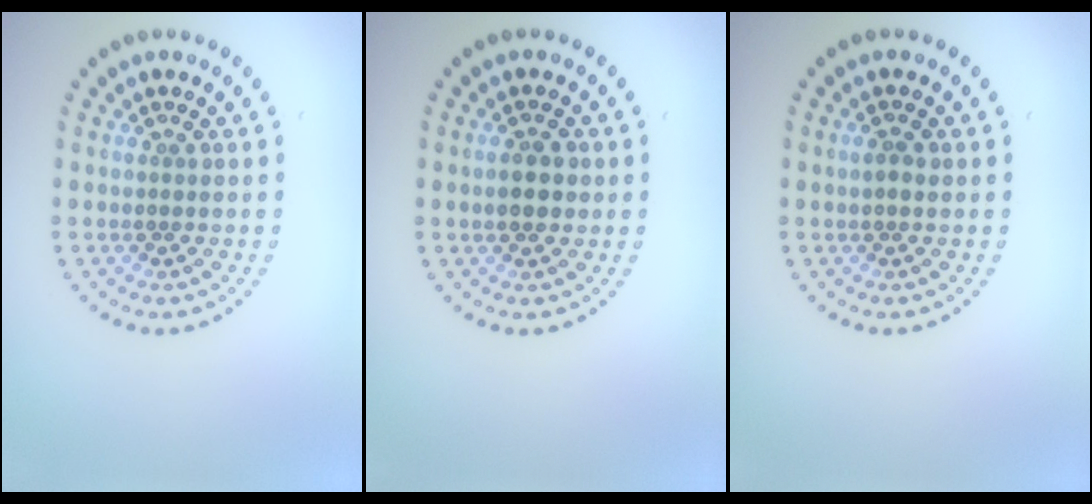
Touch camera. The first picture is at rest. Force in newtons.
{"total": 2.1, "press": 2.1, "slide": 0.1}
{"total": 1.0, "press": 1.0, "slide": 0.1}